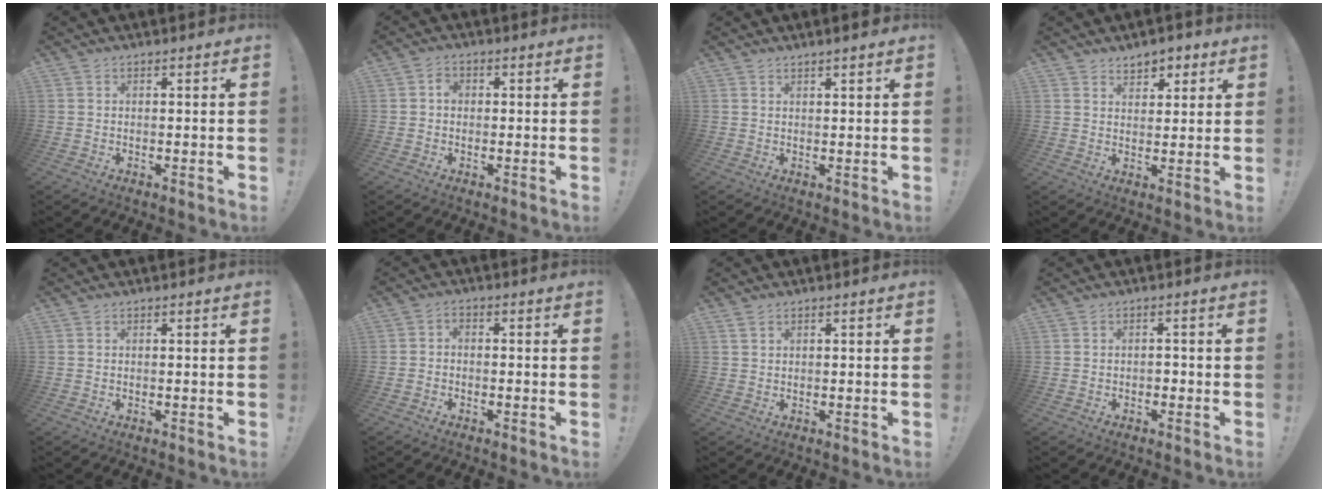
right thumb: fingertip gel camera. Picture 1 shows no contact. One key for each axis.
{"total": 2.2, "fx": -0.3, "fy": 1.7, "fz": 1.3, "tx": -0.009, "ty": 0.001, "tz": -0.010}
{"total": 1.8, "fx": 1.4, "fy": 0.0, "fz": 1.1, "tx": -0.011, "ty": -0.007, "tz": 0.023}
{"total": 5.1, "fx": 3.5, "fy": 3.4, "fz": 1.4, "tx": -0.005, "ty": -0.021, "tz": 0.062}
{"total": 0.0}
{"total": 2.2, "fx": -1.7, "fy": 1.1, "fz": 0.9, "tx": -0.012, "ty": 0.009, "tz": -0.031}
{"total": 1.4, "fx": 1.0, "fy": 0.6, "fz": 0.8, "tx": -0.008, "ty": -0.004, "tz": 0.017}
{"total": 1.3, "fx": -0.9, "fy": 0.8, "fz": 0.5, "tx": -0.012, "ty": 0.005, "tz": -0.018}